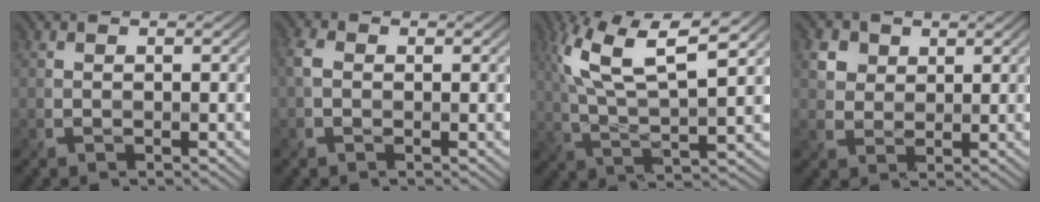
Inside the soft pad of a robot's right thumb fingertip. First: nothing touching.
{"total": 2.3, "force": [-0.1, 1.7, 1.5], "torque": [-0.038, 0.000, -0.004]}
{"total": 12.1, "force": [5.4, 3.8, 10.1], "torque": [-0.222, 0.010, 0.104]}
{"total": 3.5, "force": [1.9, 2.7, 1.2], "torque": [-0.041, -0.006, 0.046]}